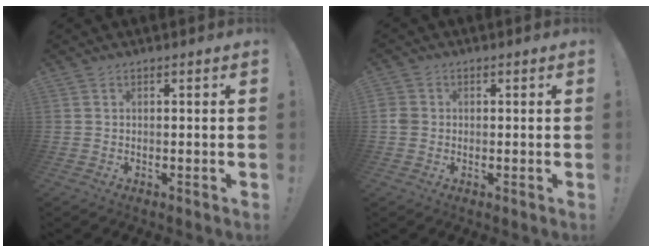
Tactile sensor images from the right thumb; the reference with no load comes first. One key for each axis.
{"total": 3.0, "fx": -0.3, "fy": 2.6, "fz": 1.4, "tx": -0.023, "ty": 0.002, "tz": -0.007}